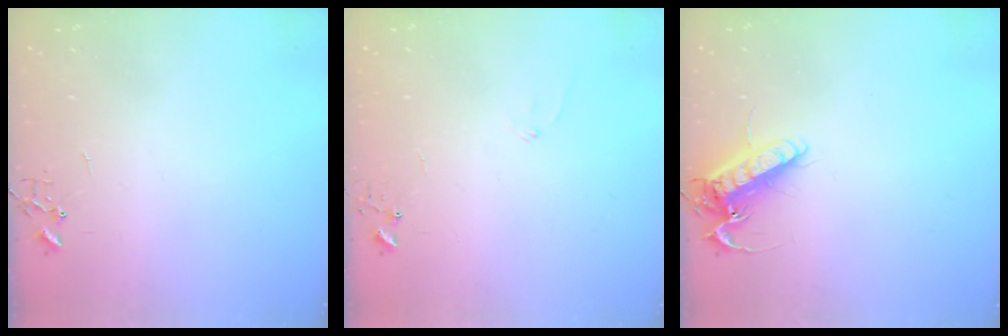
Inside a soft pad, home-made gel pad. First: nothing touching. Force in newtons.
{"total": 5.5, "press": 5.5, "slide": 0.6}
{"total": 13.4, "press": 13.2, "slide": 2.1}